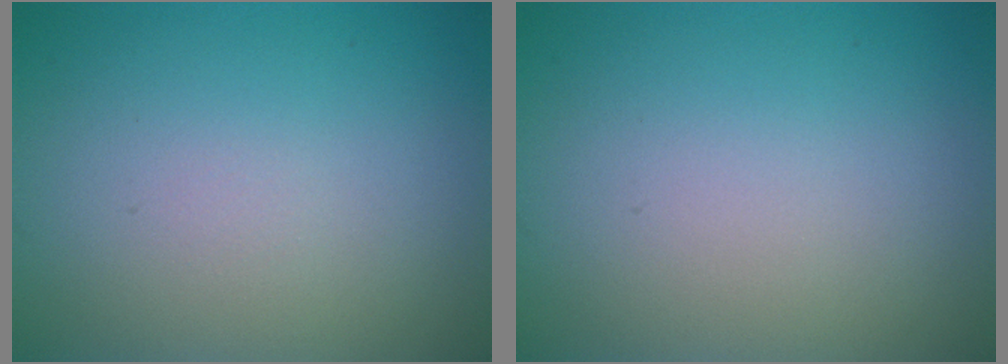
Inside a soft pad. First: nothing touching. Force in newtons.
{"total": 0.0}